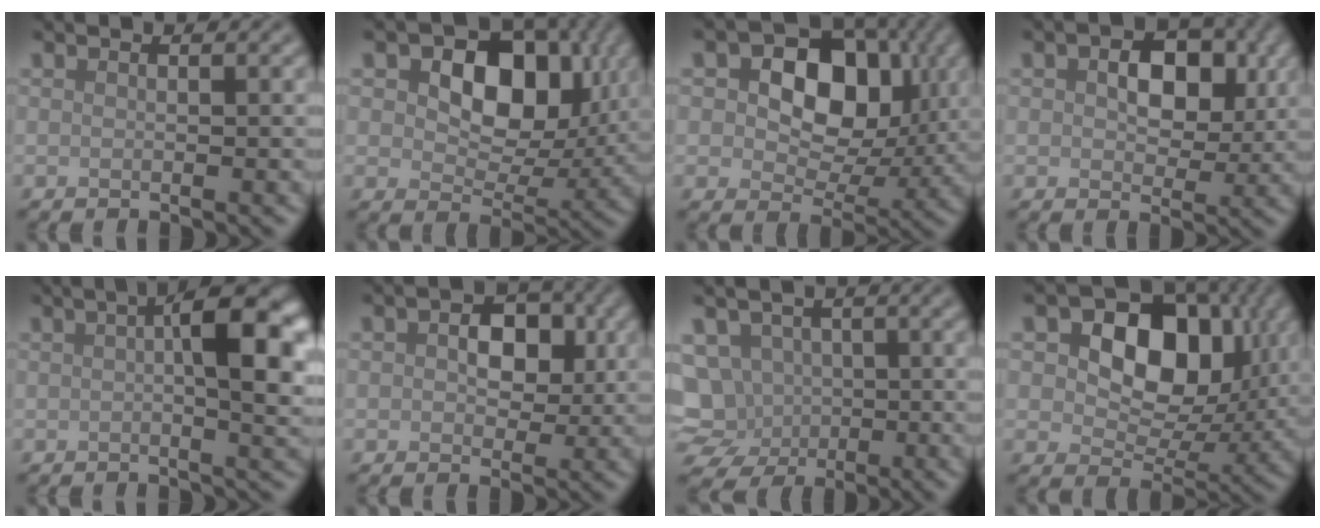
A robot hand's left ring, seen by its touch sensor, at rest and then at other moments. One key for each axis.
{"total": 8.3, "fx": 2.2, "fy": 5.6, "fz": 5.8, "tx": -0.098, "ty": -0.002, "tz": 0.041}
{"total": 8.7, "fx": 2.0, "fy": 6.0, "fz": 6.0, "tx": -0.095, "ty": 0.006, "tz": 0.030}
{"total": 4.4, "fx": 0.9, "fy": 3.0, "fz": 3.2, "tx": -0.060, "ty": 0.001, "tz": 0.017}
{"total": 6.4, "fx": 0.9, "fy": 1.3, "fz": 6.2, "tx": -0.081, "ty": 0.014, "tz": 0.018}
{"total": 3.1, "fx": 0.3, "fy": 2.2, "fz": 2.1, "tx": -0.041, "ty": 0.004, "tz": 0.007}
{"total": 7.9, "fx": -1.6, "fy": 7.2, "fz": 2.8, "tx": -0.062, "ty": -0.004, "tz": -0.028}
{"total": 9.8, "fx": 2.7, "fy": 6.7, "fz": 6.6, "tx": -0.107, "ty": 0.005, "tz": 0.042}